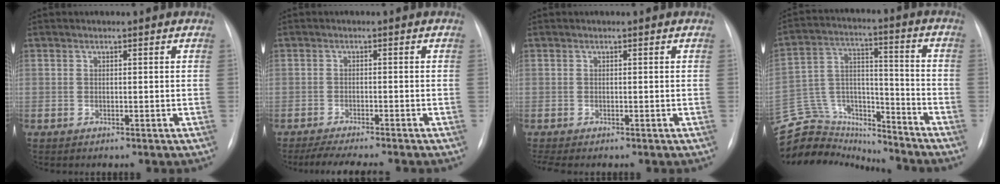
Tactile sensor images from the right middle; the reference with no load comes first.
{"total": 7.6, "force": [-6.6, 0.4, 3.7], "torque": [-0.053, -0.015, -0.101]}
{"total": 1.5, "force": [-1.3, 0.2, 0.8], "torque": [-0.009, -0.003, -0.015]}
{"total": 19.1, "force": [-18.2, 4.8, 2.8], "torque": [-0.066, 0.055, -0.294]}